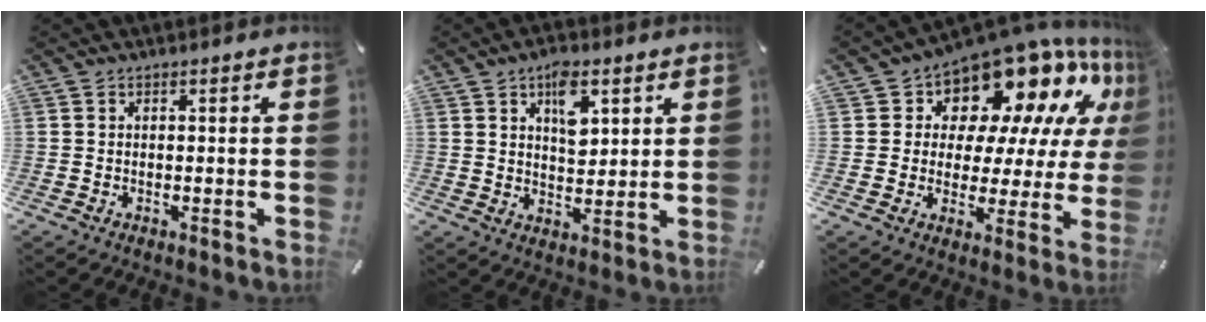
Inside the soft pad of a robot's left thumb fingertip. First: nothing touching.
{"total": 8.3, "force": [3.7, 4.8, 5.7], "torque": [-0.072, -0.012, 0.059]}
{"total": 15.1, "force": [11.9, 7.7, 5.2], "torque": [-0.075, -0.115, 0.199]}